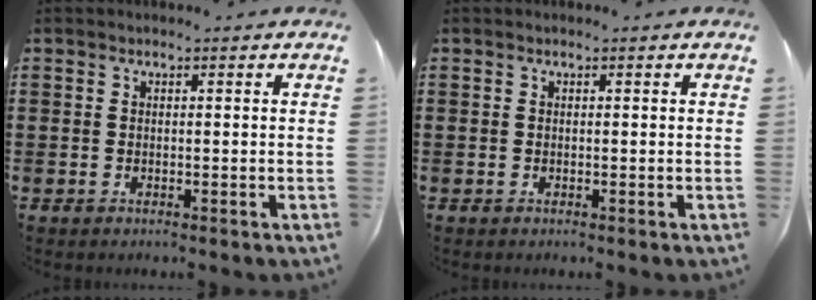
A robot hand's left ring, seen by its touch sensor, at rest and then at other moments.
{"total": 0.0}